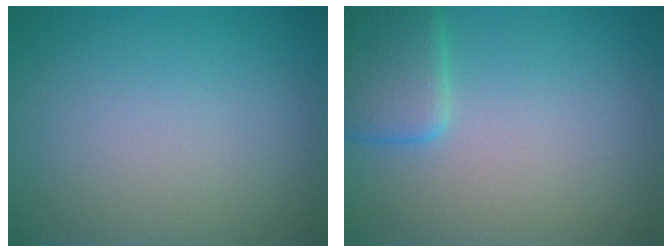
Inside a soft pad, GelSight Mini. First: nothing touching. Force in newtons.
{"total": 3.3, "press": 3.3, "slide": 0.2}